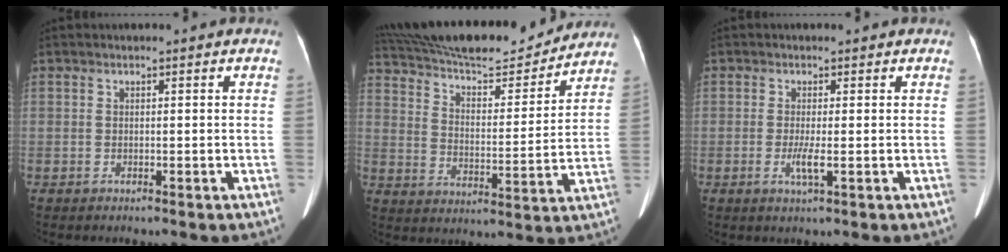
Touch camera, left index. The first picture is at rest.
{"total": 22.2, "force": [20.4, 3.5, 8.0], "torque": [-0.146, 0.008, 0.306]}
{"total": 2.4, "force": [-0.4, 0.2, 2.4], "torque": [-0.048, -0.005, -0.005]}